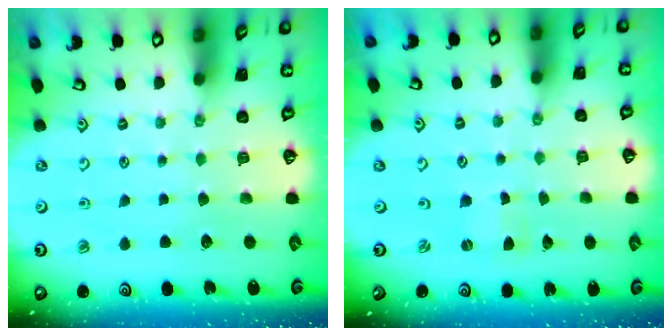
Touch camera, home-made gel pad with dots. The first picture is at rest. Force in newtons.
{"total": 0.0}